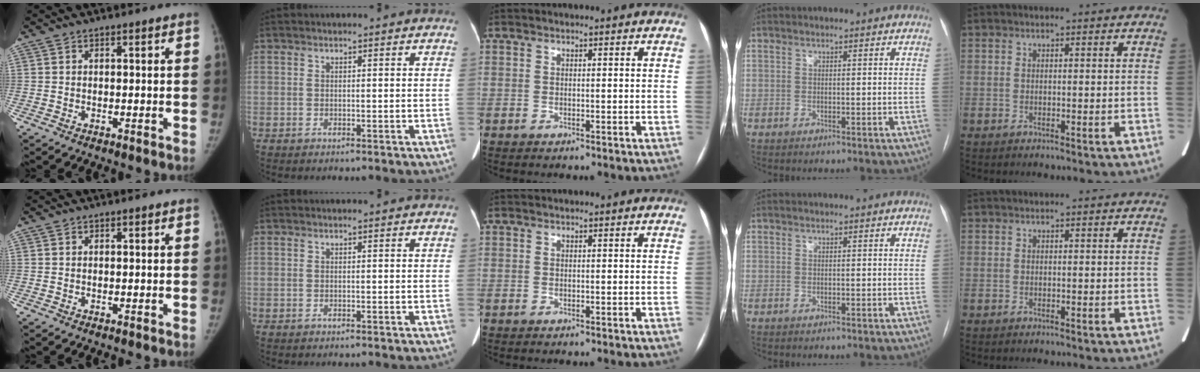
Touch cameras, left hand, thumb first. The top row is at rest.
{}